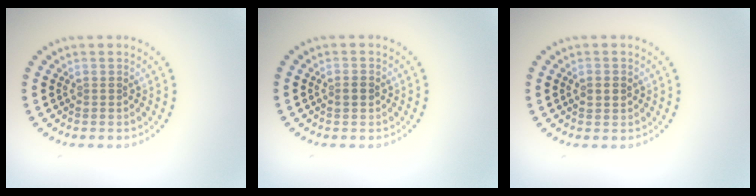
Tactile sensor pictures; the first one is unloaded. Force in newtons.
{"total": 1.3, "press": 1.3, "slide": 0.0}
{"total": 1.9, "press": 1.9, "slide": 0.1}